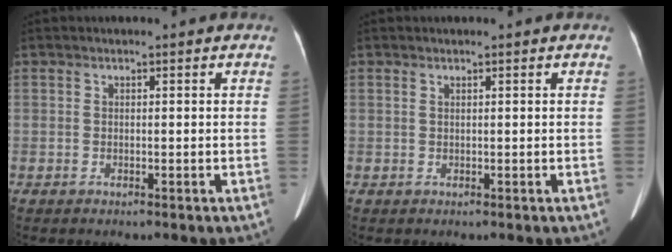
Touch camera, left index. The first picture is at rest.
{"total": 0.0}